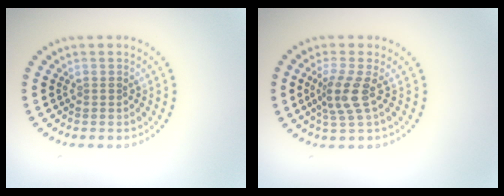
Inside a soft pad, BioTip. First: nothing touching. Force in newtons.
{"total": 2.8, "press": 2.1, "slide": 1.8}